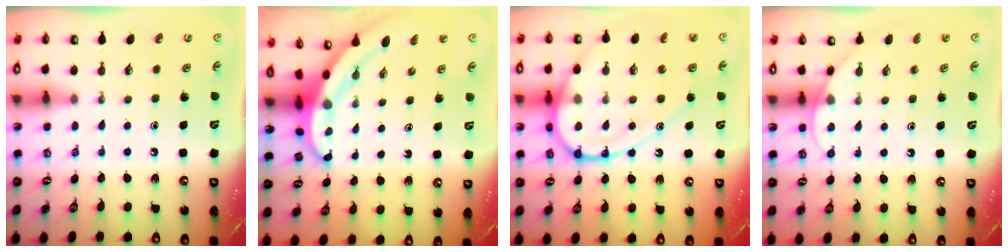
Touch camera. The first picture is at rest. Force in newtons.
{"total": 5.5, "press": 5.5, "slide": 0.3}
{"total": 14.7, "press": 14.7, "slide": 1.4}
{"total": 4.7, "press": 4.7, "slide": 0.4}